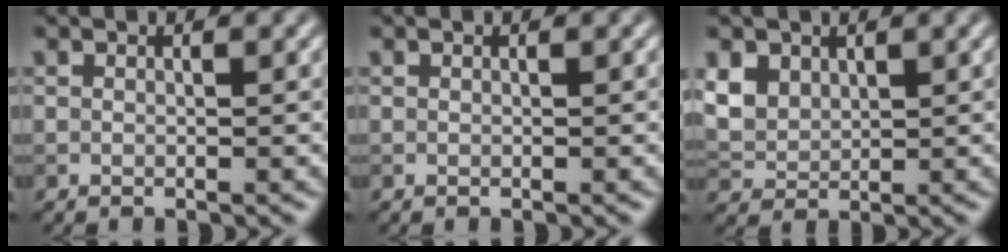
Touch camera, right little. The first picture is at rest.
{"total": 0.0}
{"total": 3.9, "force": [1.8, 2.8, 2.0], "torque": [-0.057, -0.002, 0.042]}